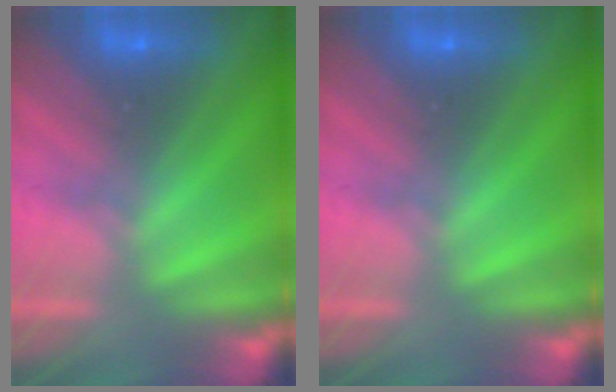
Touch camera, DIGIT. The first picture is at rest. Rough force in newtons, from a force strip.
{"total": 0.0}